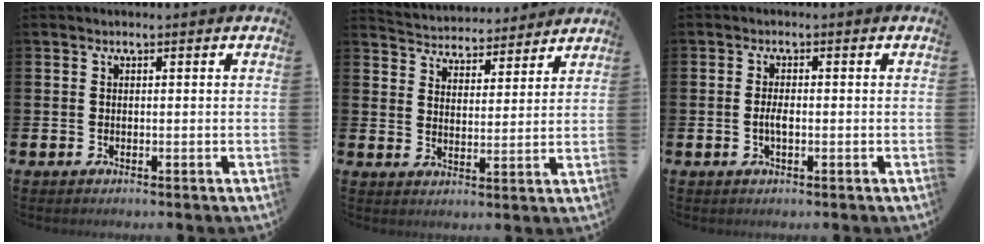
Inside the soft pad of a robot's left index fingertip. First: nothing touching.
{"total": 4.6, "force": [4.5, 1.1, -0.3], "torque": [-0.019, -0.034, 0.077]}
{"total": 1.9, "force": [-0.4, 0.7, 1.7], "torque": [-0.025, -0.003, -0.009]}